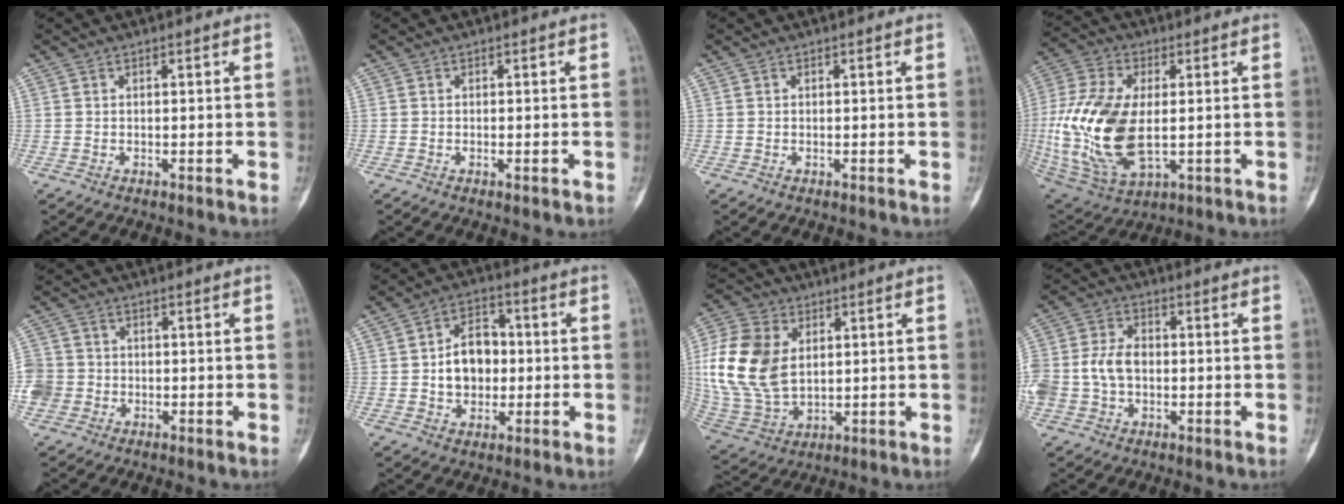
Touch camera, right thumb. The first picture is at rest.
{"total": 1.1, "force": [-0.4, 0.3, 1.0], "torque": [-0.012, 0.000, -0.005]}
{"total": 0.0}
{"total": 22.7, "force": [-0.5, 12.6, 18.8], "torque": [-0.410, -0.012, 0.002]}
{"total": 6.4, "force": [-1.6, 5.9, 1.8], "torque": [-0.041, 0.017, -0.029]}
{"total": 9.7, "force": [-0.3, 7.2, 6.5], "torque": [-0.073, 0.020, -0.008]}
{"total": 17.7, "force": [2.8, 12.3, 12.5], "torque": [-0.253, -0.007, 0.062]}
{"total": 10.4, "force": [-0.7, 7.6, 7.0], "torque": [-0.144, 0.026, -0.014]}